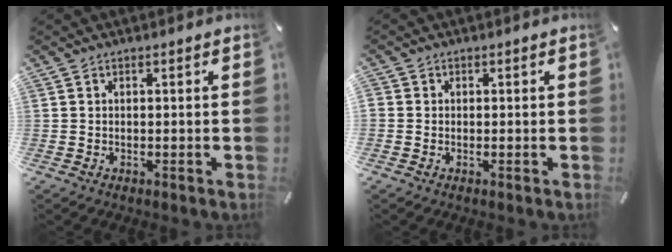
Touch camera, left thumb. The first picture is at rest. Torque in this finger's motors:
{"motor_torque": [0.09, 1.35, -0.02, 0.64, 0.00]}